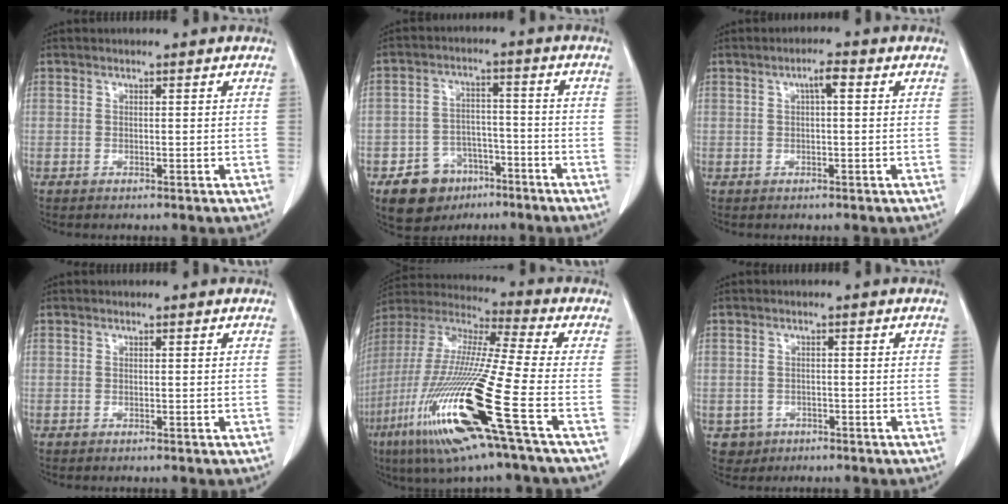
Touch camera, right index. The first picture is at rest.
{"total": 8.3, "force": [-4.9, 6.3, 2.4], "torque": [-0.041, 0.016, -0.073]}
{"total": 2.6, "force": [0.8, 0.5, 2.4], "torque": [-0.041, 0.008, 0.012]}
{"total": 0.0}
{"total": 22.4, "force": [-8.8, 0.1, 20.5], "torque": [-0.446, -0.049, -0.178]}
{"total": 2.8, "force": [-1.1, 2.6, 0.1], "torque": [0.001, 0.008, -0.014]}